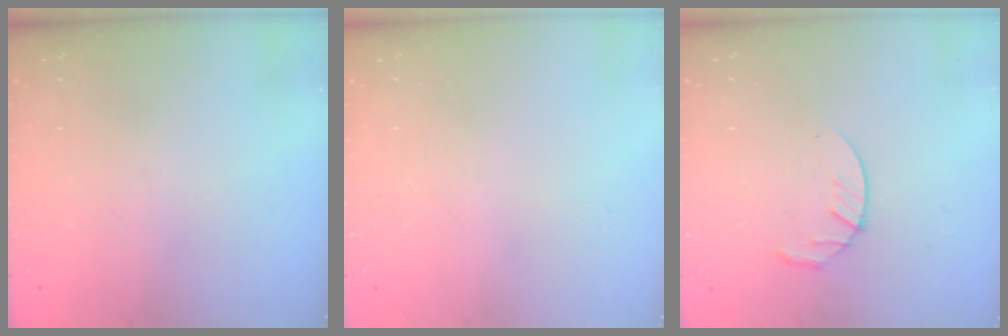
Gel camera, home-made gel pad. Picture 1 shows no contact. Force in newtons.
{"total": 0.0}
{"total": 4.0, "press": 4.0, "slide": 0.6}